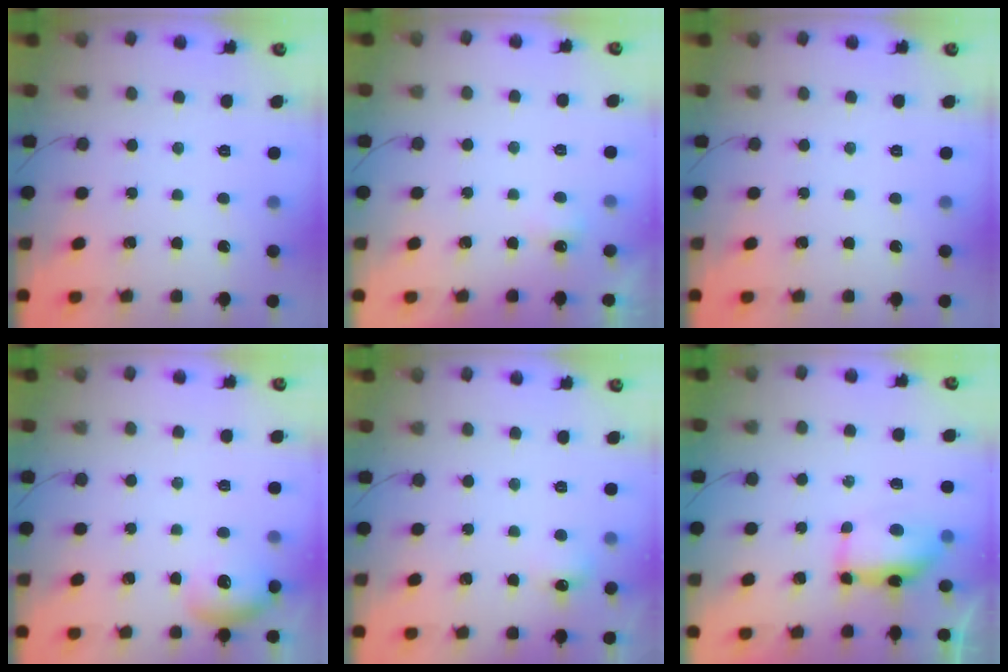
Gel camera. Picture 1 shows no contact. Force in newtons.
{"total": 3.0, "press": 2.9, "slide": 0.8}
{"total": 0.0}
{"total": 10.2, "press": 9.3, "slide": 4.3}
{"total": 12.5, "press": 5.7, "slide": 11.2}
{"total": 14.1, "press": 9.7, "slide": 10.3}